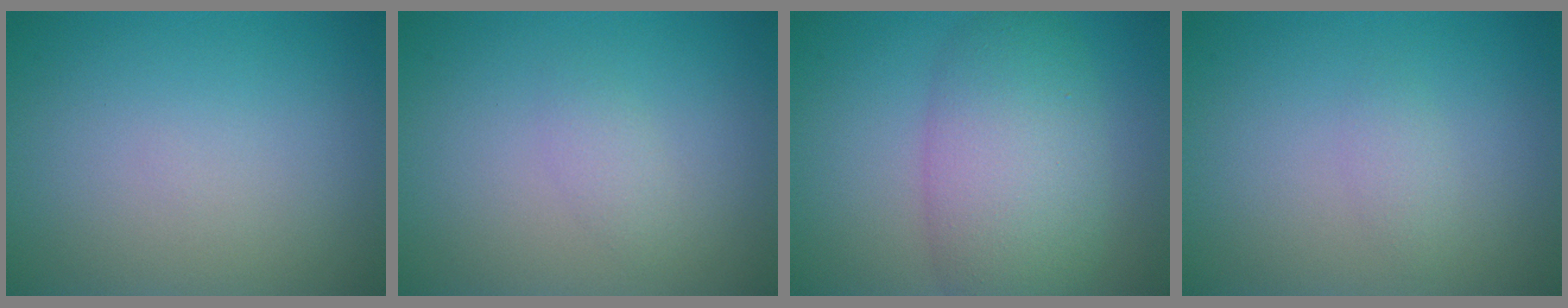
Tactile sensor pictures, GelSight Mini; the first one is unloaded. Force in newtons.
{"total": 1.2, "press": 1.2, "slide": 0.1}
{"total": 7.3, "press": 7.3, "slide": 0.5}
{"total": 1.0, "press": 1.0, "slide": 0.1}